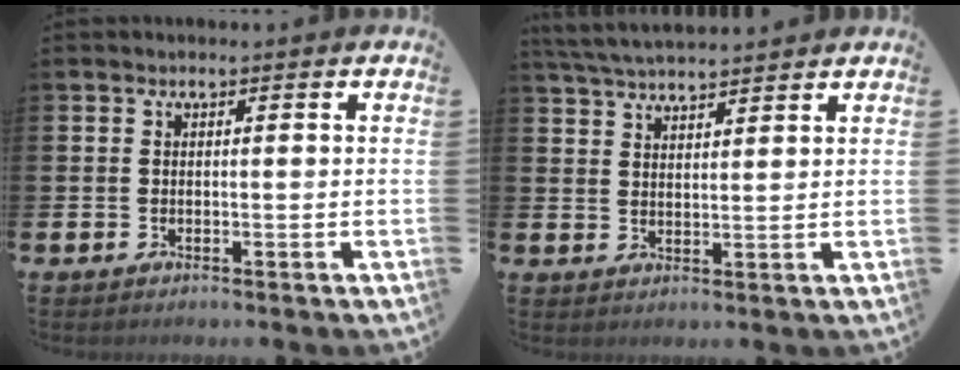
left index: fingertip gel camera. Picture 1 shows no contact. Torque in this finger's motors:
{"motor_torque": [0.82, -0.93, 0.48, 0.08]}